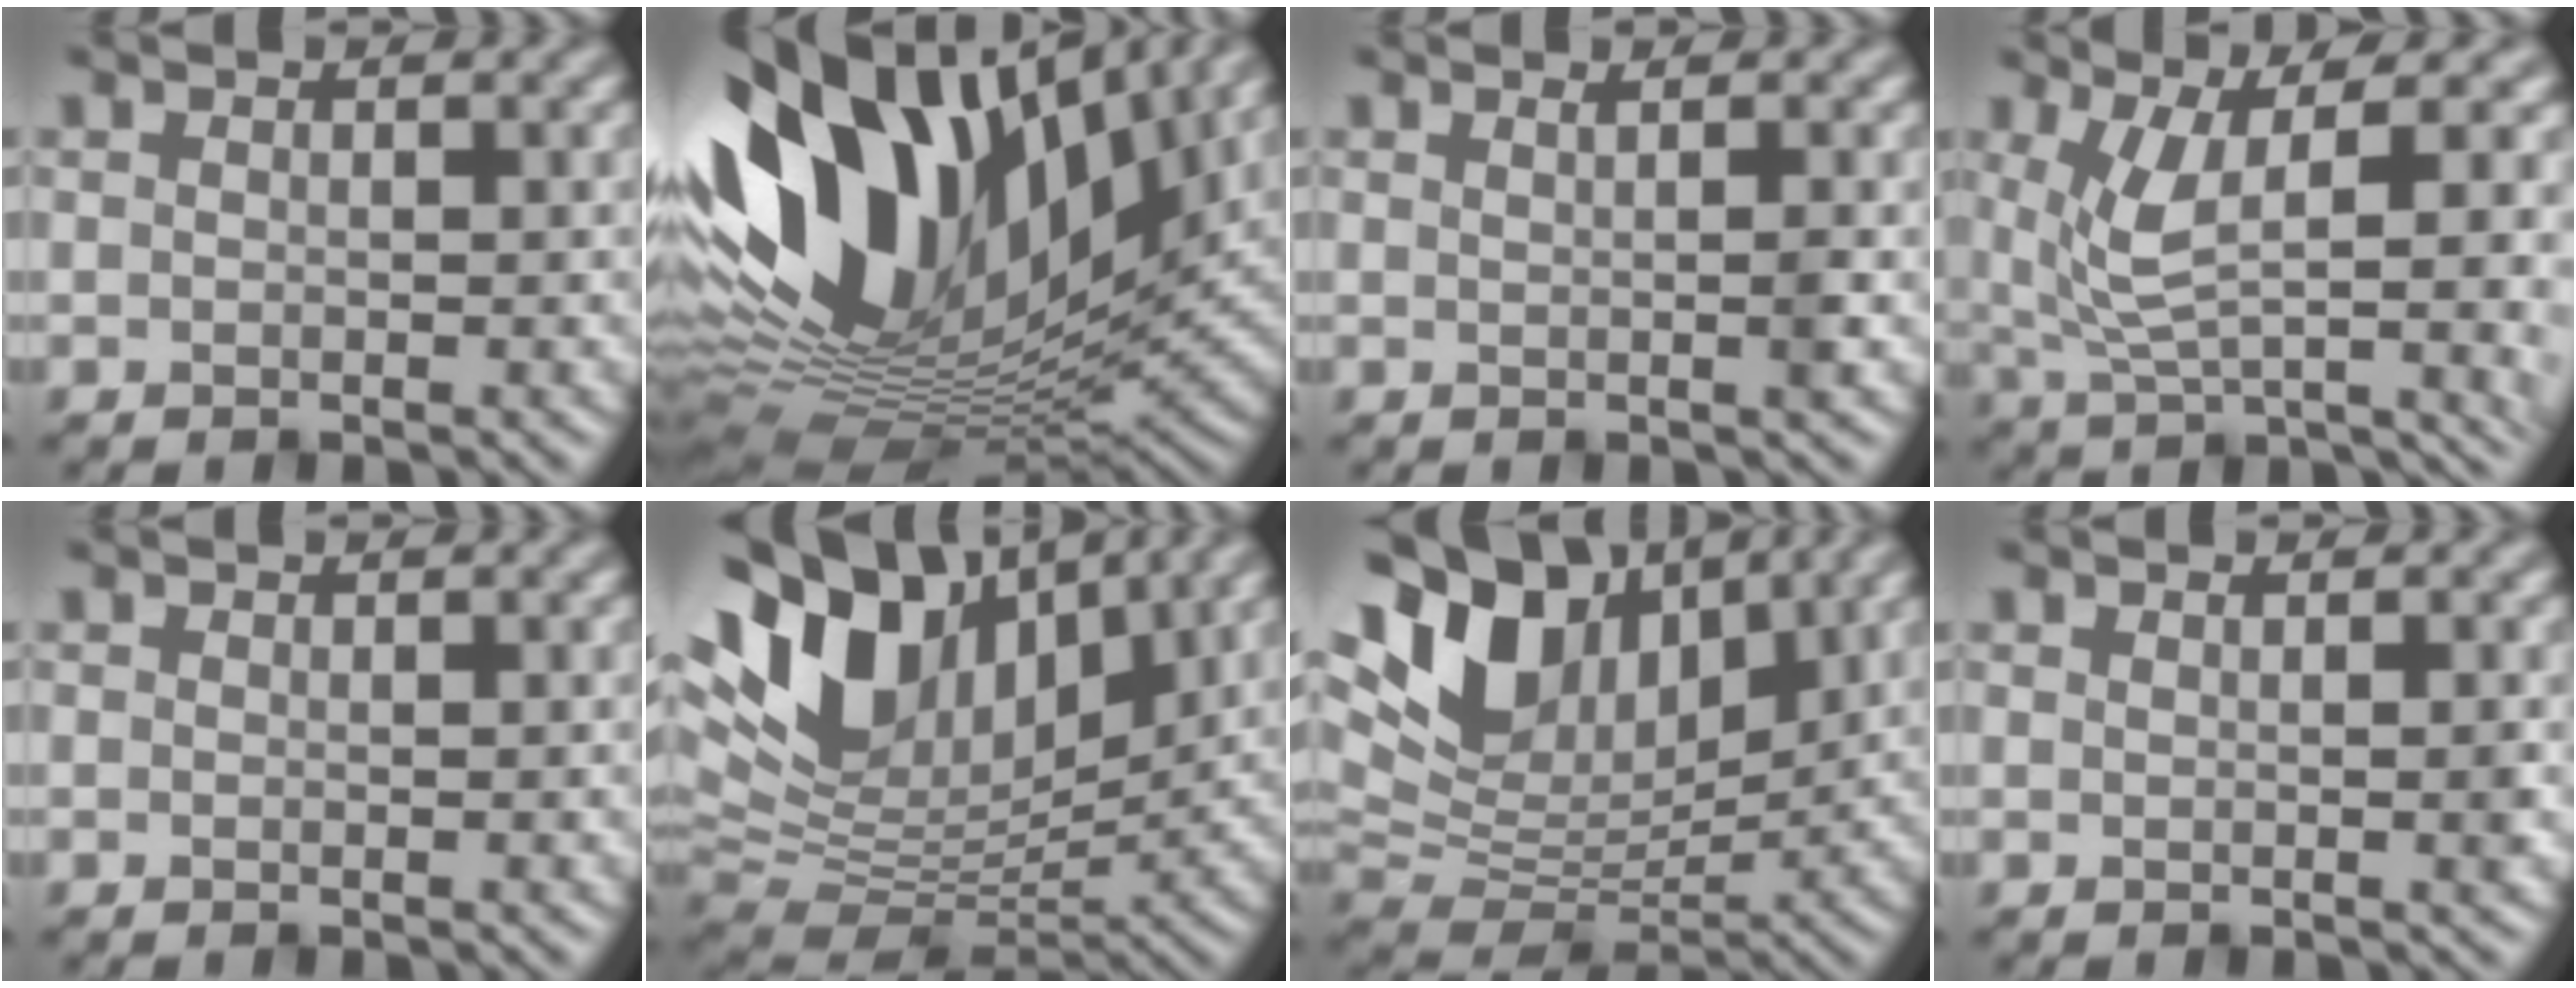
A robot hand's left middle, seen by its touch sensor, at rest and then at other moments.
{"total": 15.9, "force": [4.7, 9.7, 11.7], "torque": [-0.239, 0.024, 0.068]}
{"total": 1.8, "force": [1.0, 0.5, 1.4], "torque": [-0.010, -0.002, 0.001]}
{"total": 8.6, "force": [2.0, 3.4, 7.6], "torque": [-0.141, -0.001, 0.046]}
{"total": 0.0}
{"total": 13.5, "force": [5.7, 8.1, 9.1], "torque": [-0.191, 0.036, 0.099]}
{"total": 11.7, "force": [4.8, 7.1, 7.9], "torque": [-0.156, 0.022, 0.083]}
{"total": 1.1, "force": [0.5, 0.3, 1.0], "torque": [-0.011, -0.004, 0.003]}